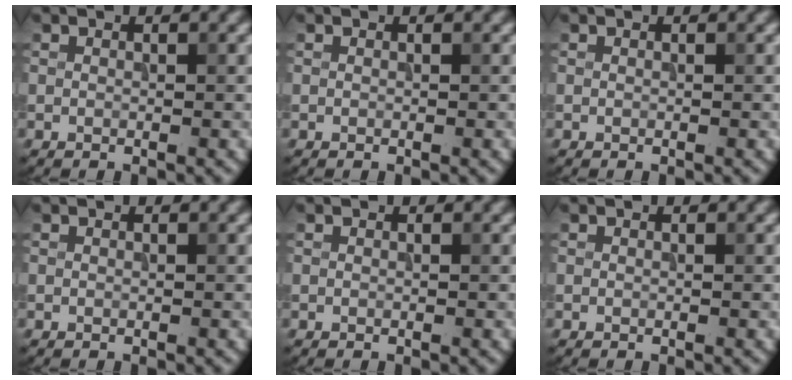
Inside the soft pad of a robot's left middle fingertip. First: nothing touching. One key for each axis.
{"total": 0.0}
{"total": 0.0}
{"total": 0.0}
{"total": 0.0}
{"total": 0.0}